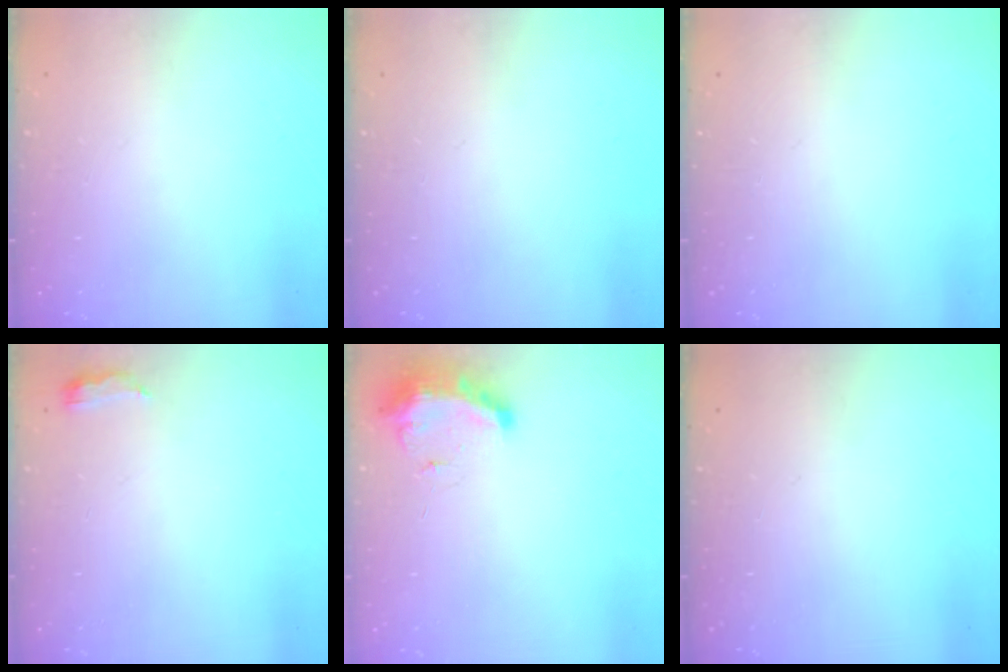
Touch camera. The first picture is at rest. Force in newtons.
{"total": 0.0}
{"total": 0.0}
{"total": 4.0, "press": 3.7, "slide": 1.3}
{"total": 9.1, "press": 9.1, "slide": 1.0}
{"total": 0.0}